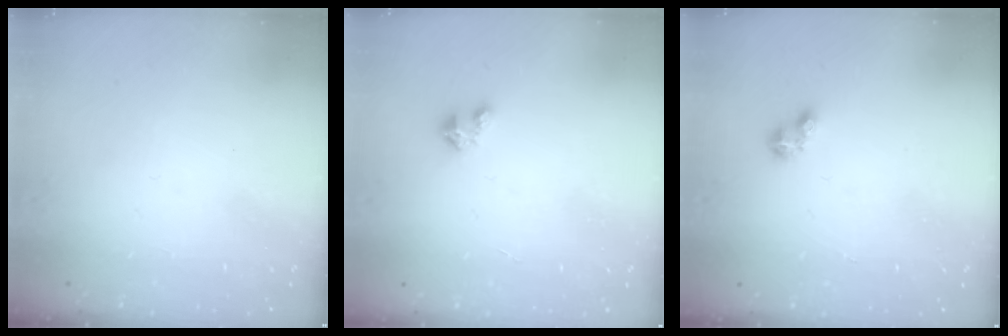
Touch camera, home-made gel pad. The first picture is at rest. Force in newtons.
{"total": 1.6, "press": 1.6, "slide": 0.2}
{"total": 2.8, "press": 2.8, "slide": 0.4}